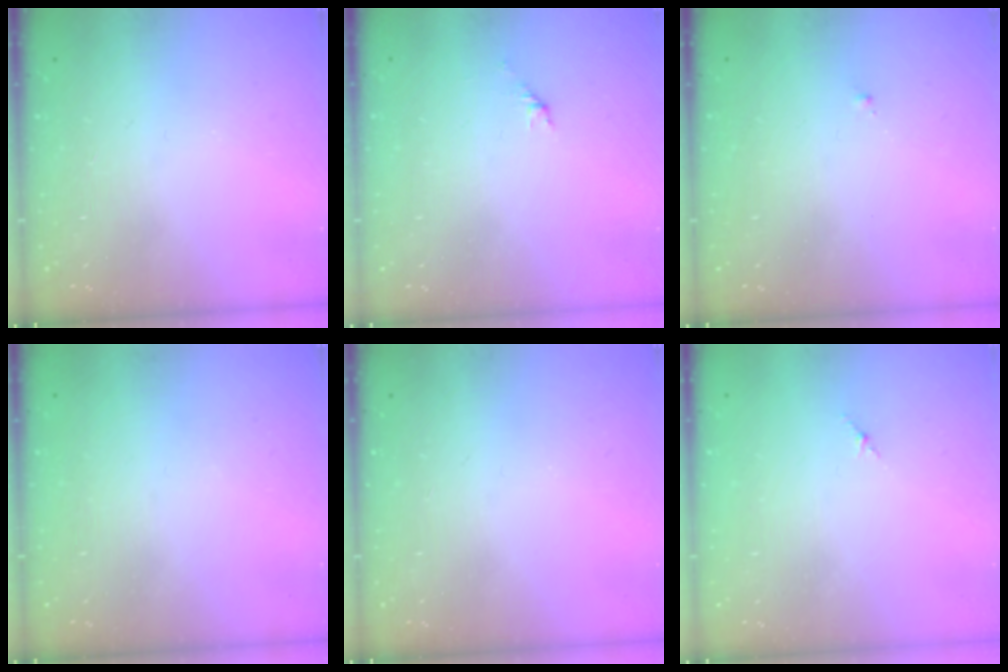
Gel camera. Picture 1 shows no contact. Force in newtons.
{"total": 1.5, "press": 1.4, "slide": 0.5}
{"total": 0.6, "press": 0.6, "slide": 0.2}
{"total": 1.6, "press": 1.6, "slide": 0.2}
{"total": 0.0}
{"total": 1.8, "press": 1.7, "slide": 0.6}